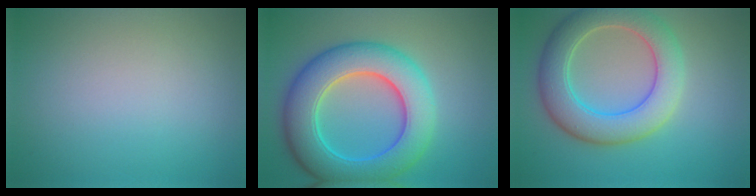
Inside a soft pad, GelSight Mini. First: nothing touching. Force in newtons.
{"total": 9.1, "press": 9.1, "slide": 0.3}
{"total": 6.9, "press": 6.9, "slide": 0.8}